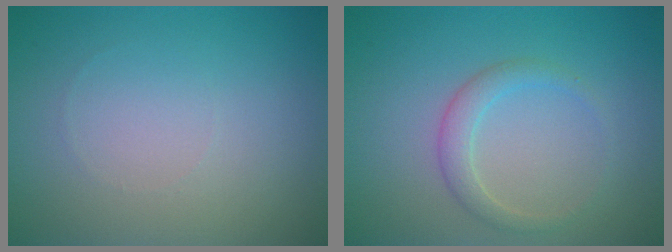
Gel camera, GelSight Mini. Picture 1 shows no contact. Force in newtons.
{"total": 1.9, "press": 1.9, "slide": 0.1}